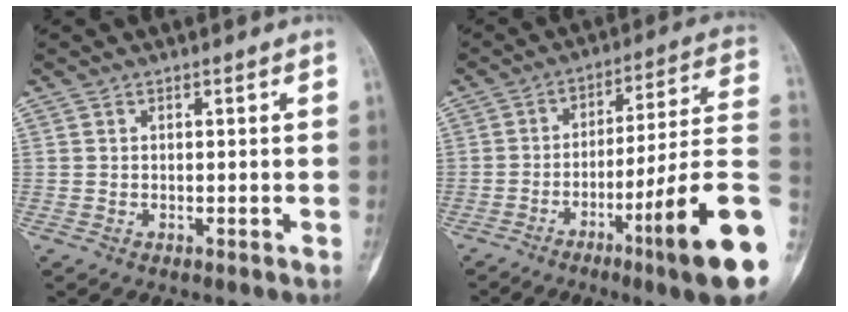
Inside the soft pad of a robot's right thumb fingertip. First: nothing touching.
{"total": 19.4, "force": [-6.7, 0.6, 18.2], "torque": [-0.248, 0.020, -0.107]}